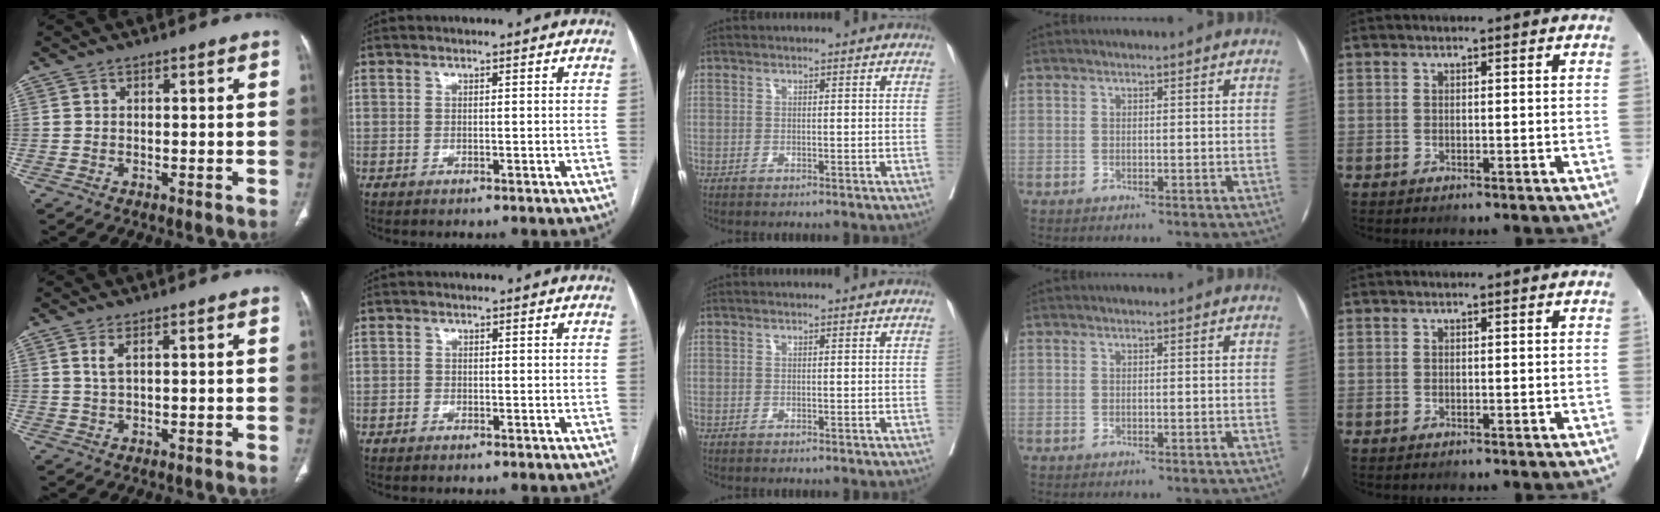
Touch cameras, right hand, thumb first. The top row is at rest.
{"thumb": {"total": 2.0, "force": [0.9, 0.5, 1.7], "torque": [-0.045, -0.003, 0.025]}, "index": {"total": 0.6, "force": [-0.4, 0.4, 0.1], "torque": [-0.001, 0.003, -0.011]}}